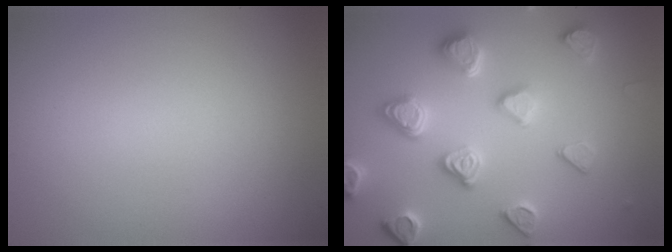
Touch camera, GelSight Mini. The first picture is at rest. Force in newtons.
{"total": 4.8, "press": 4.6, "slide": 1.2}